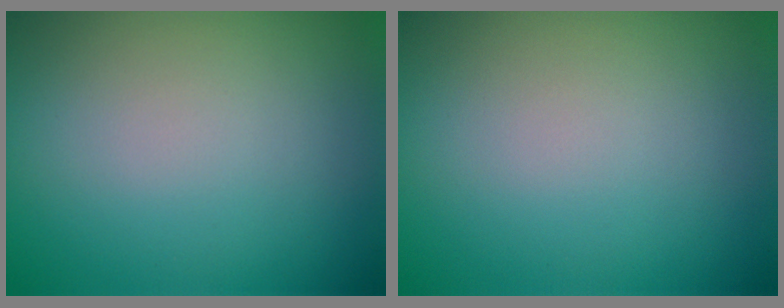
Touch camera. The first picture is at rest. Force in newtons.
{"total": 0.0}